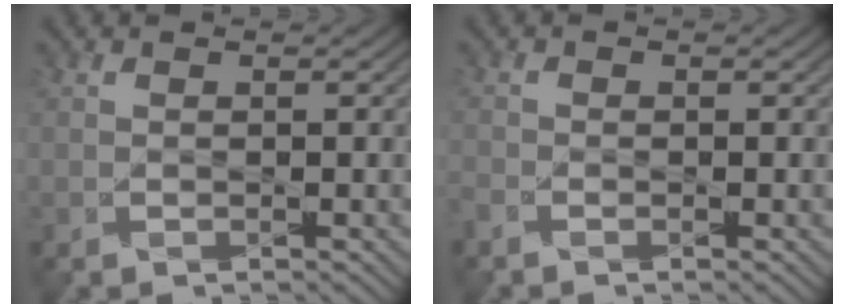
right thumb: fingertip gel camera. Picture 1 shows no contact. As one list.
[{"total": 1.5, "force": [-1.2, 0.5, 0.6], "torque": [-0.020, -0.006, -0.032]}]